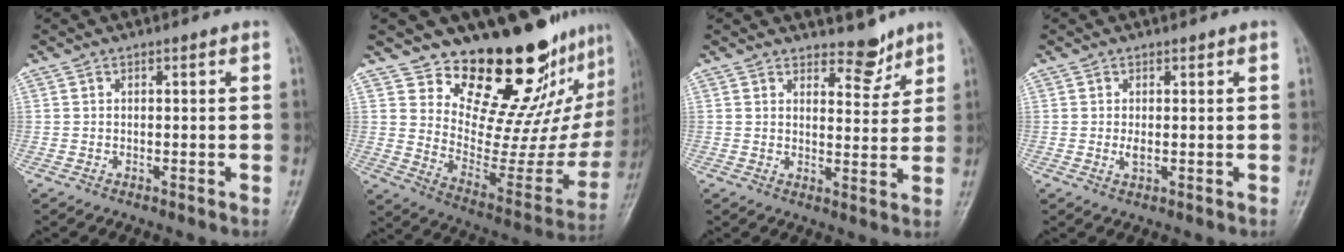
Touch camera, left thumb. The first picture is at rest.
{"total": 23.1, "force": [17.0, 9.4, 12.6], "torque": [-0.128, -0.128, 0.253]}
{"total": 4.7, "force": [4.0, 2.1, 1.2], "torque": [0.008, -0.033, 0.061]}
{"total": 1.5, "force": [0.3, 0.7, 1.3], "torque": [-0.024, -0.004, 0.007]}